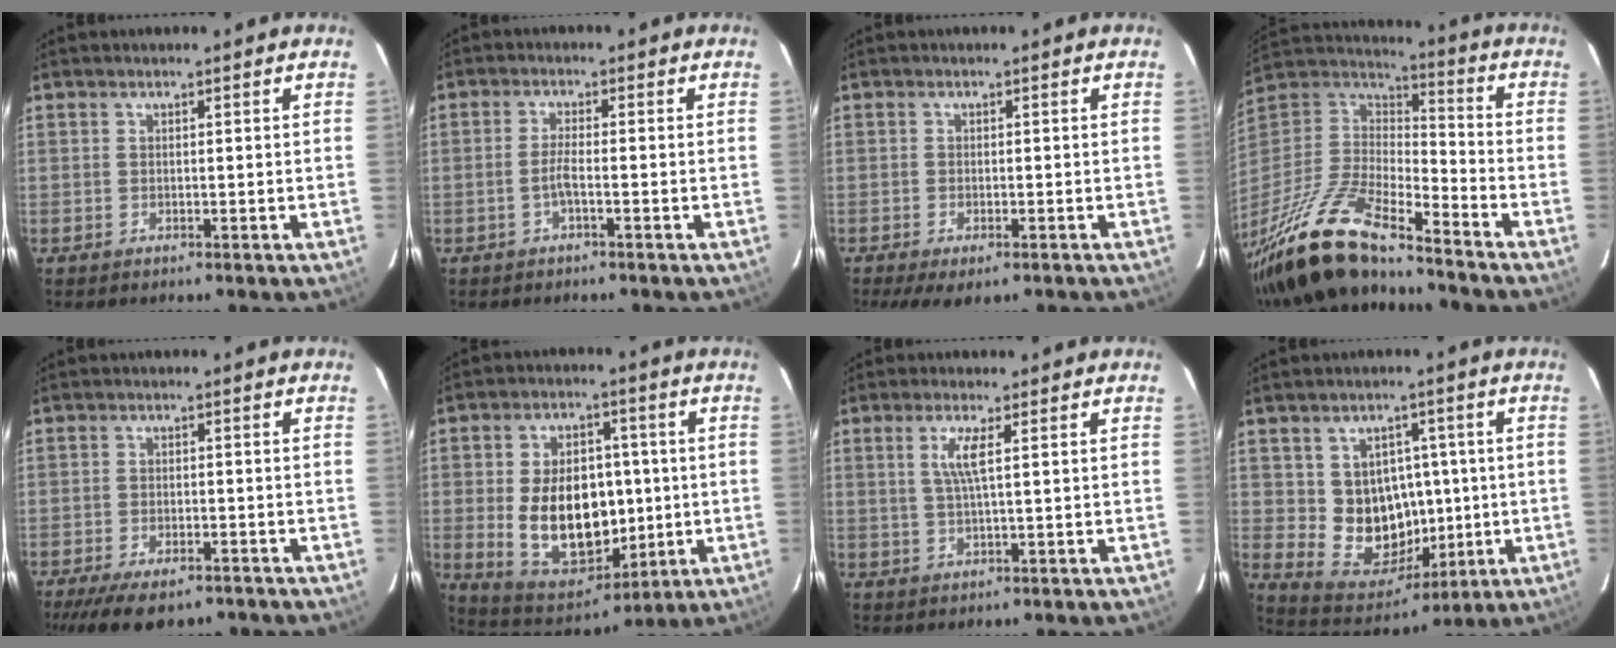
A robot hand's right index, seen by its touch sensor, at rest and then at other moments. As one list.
[{"total": 2.4, "force": [-1.1, 0.1, 2.2], "torque": [-0.046, 0.001, -0.021]}, {"total": 6.4, "force": [-4.4, 2.3, 4.1], "torque": [-0.093, -0.027, -0.068]}, {"total": 21.3, "force": [-16.6, 5.2, 12.3], "torque": [-0.261, -0.035, -0.308]}, {"total": 11.5, "force": [-8.6, 4.5, 6.2], "torque": [-0.136, -0.027, -0.134]}, {"total": 17.7, "force": [-1.2, 11.6, 13.3], "torque": [-0.259, 0.004, 0.011]}, {"total": 3.9, "force": [1.2, 0.0, 3.7], "torque": [-0.074, -0.003, 0.024]}, {"total": 12.4, "force": [0.3, 11.3, 5.2], "torque": [-0.104, 0.008, 0.028]}]